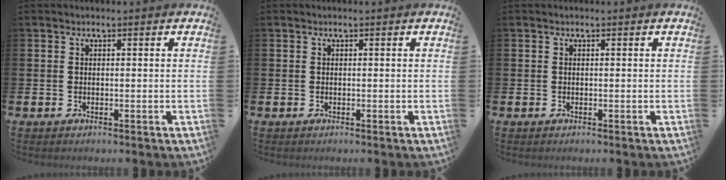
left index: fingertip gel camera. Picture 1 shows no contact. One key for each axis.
{"total": 0.0}
{"total": 0.0}